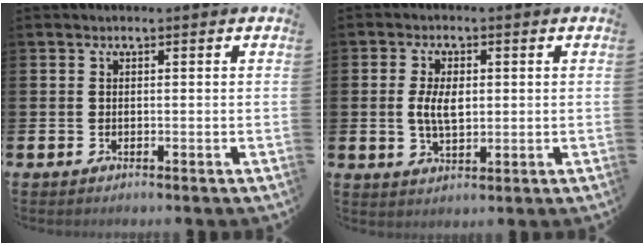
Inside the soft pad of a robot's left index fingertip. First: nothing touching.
{"total": 4.5, "force": [0.6, 2.4, 3.8], "torque": [-0.061, 0.003, 0.005]}